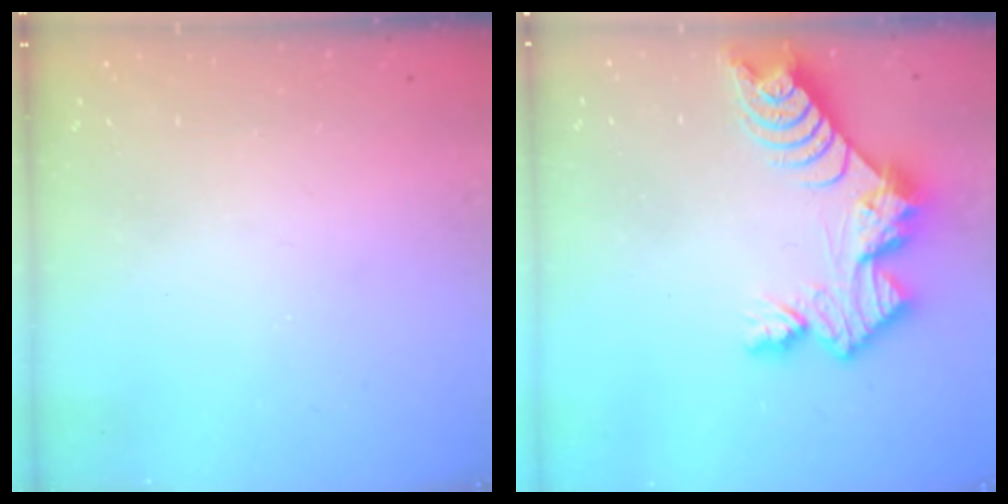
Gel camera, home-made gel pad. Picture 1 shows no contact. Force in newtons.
{"total": 11.3, "press": 11.3, "slide": 0.8}